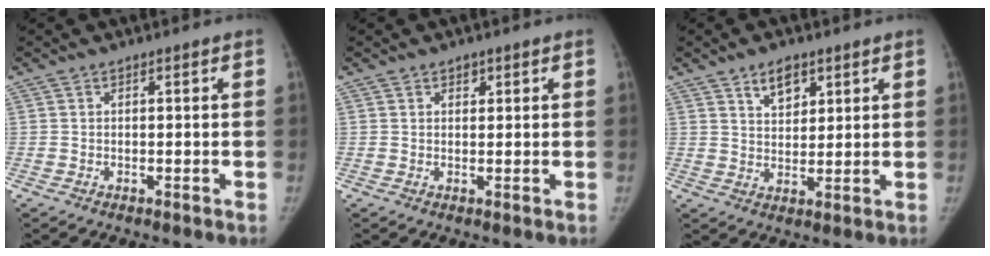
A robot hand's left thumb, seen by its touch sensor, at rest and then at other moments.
{"total": 1.4, "force": [0.9, 0.9, 0.5], "torque": [0.003, -0.005, 0.012]}
{"total": 5.6, "force": [3.4, 3.2, 3.0], "torque": [-0.028, -0.023, 0.060]}